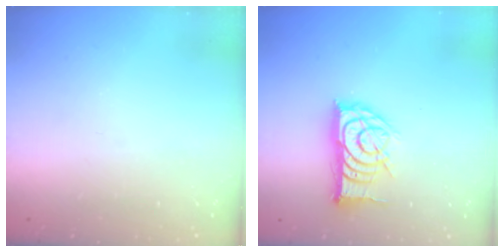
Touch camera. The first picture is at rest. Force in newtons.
{"total": 13.9, "press": 13.9, "slide": 0.6}